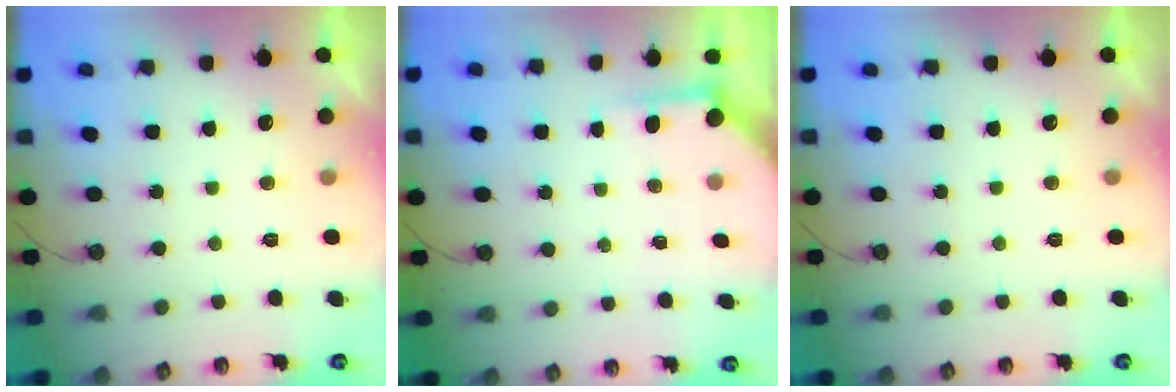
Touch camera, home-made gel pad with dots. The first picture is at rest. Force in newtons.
{"total": 4.0, "press": 4.0, "slide": 0.2}
{"total": 0.0}